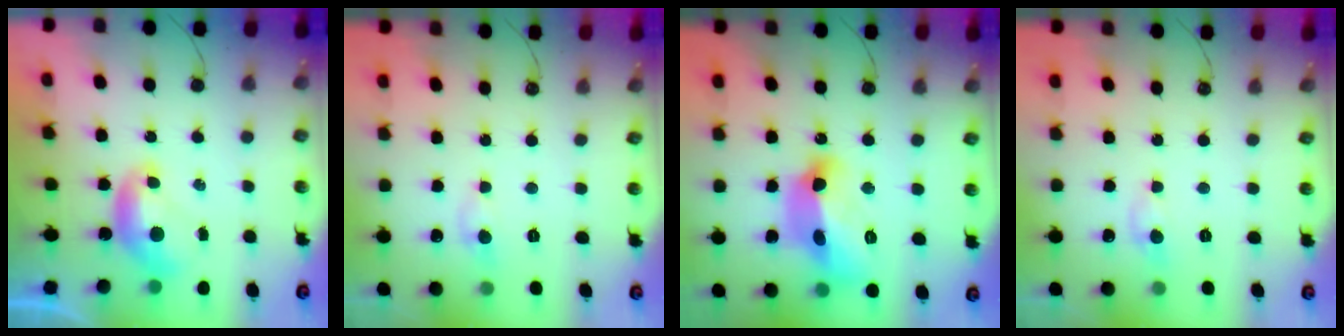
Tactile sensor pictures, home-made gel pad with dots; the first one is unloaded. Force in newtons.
{"total": 1.6, "press": 1.5, "slide": 0.2}
{"total": 13.1, "press": 13.0, "slide": 1.5}
{"total": 1.5, "press": 1.5, "slide": 0.1}